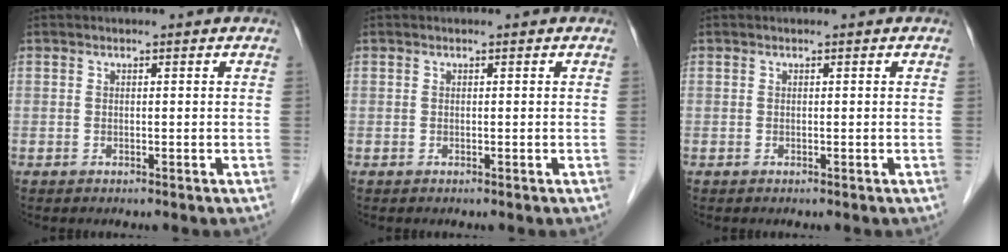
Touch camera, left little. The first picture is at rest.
{"total": 0.0}
{"total": 0.0}